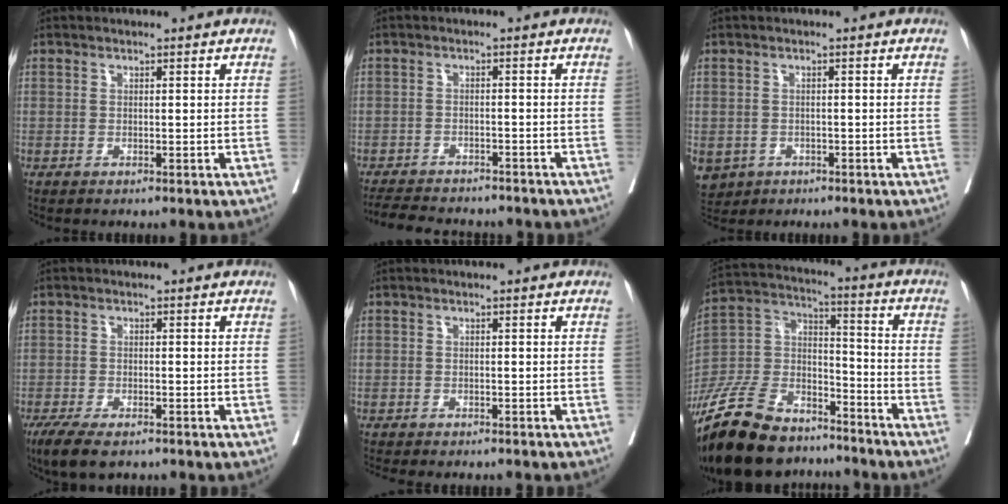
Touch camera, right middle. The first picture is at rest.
{"total": 11.7, "force": [-10.5, 3.0, 4.2], "torque": [-0.080, -0.006, -0.139]}
{"total": 6.8, "force": [-3.2, 5.6, 2.1], "torque": [-0.057, -0.003, -0.045]}
{"total": 6.2, "force": [-4.5, 1.9, 3.8], "torque": [-0.068, -0.013, -0.073]}
{"total": 6.9, "force": [-6.2, 1.3, 2.6], "torque": [-0.030, -0.008, -0.081]}
{"total": 24.6, "force": [-19.2, 10.3, 11.5], "torque": [-0.304, -0.011, -0.341]}